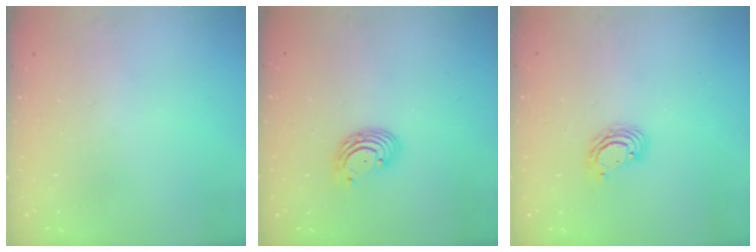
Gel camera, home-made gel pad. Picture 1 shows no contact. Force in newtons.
{"total": 3.9, "press": 3.9, "slide": 0.3}
{"total": 5.1, "press": 5.1, "slide": 0.2}